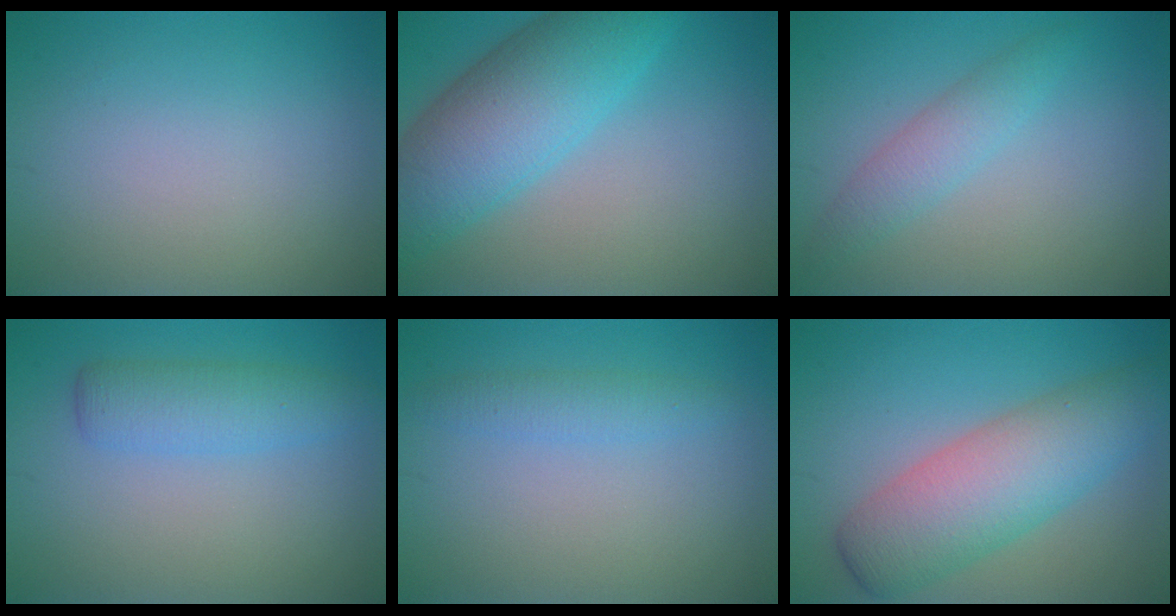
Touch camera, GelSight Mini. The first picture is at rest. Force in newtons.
{"total": 8.6, "press": 8.6, "slide": 0.3}
{"total": 2.5, "press": 2.5, "slide": 0.1}
{"total": 3.4, "press": 3.4, "slide": 0.1}
{"total": 1.8, "press": 1.8, "slide": 0.1}
{"total": 7.4, "press": 7.4, "slide": 0.3}